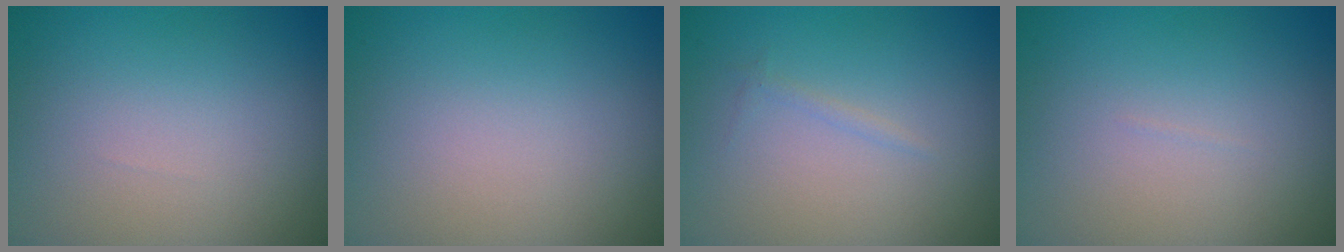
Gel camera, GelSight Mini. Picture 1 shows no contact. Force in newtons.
{"total": 0.0}
{"total": 0.5, "press": 0.5, "slide": 0.0}
{"total": 0.0}